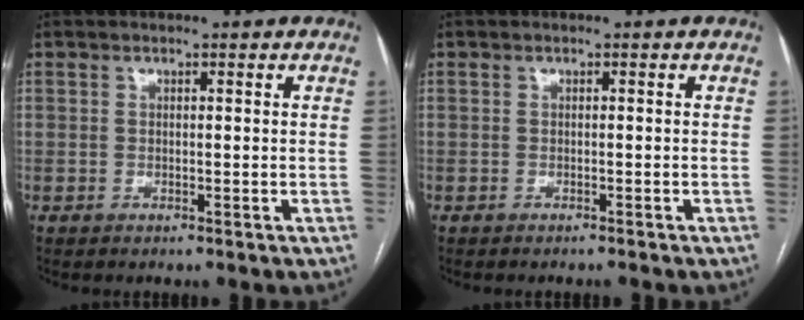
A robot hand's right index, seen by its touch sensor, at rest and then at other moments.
{"total": 0.8, "force": [-0.8, -0.2, 0.2], "torque": [-0.006, -0.001, -0.009]}